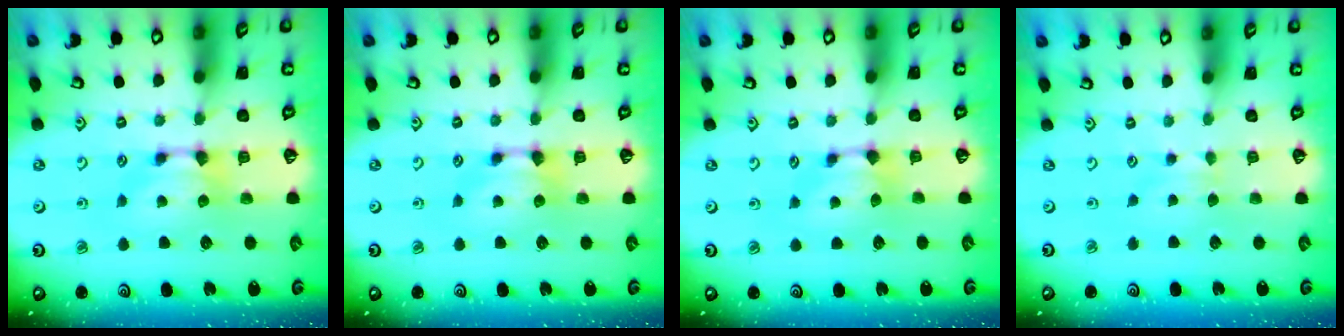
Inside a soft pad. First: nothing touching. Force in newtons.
{"total": 0.0}
{"total": 0.7, "press": 0.4, "slide": 0.6}
{"total": 2.1, "press": 2.0, "slide": 0.4}